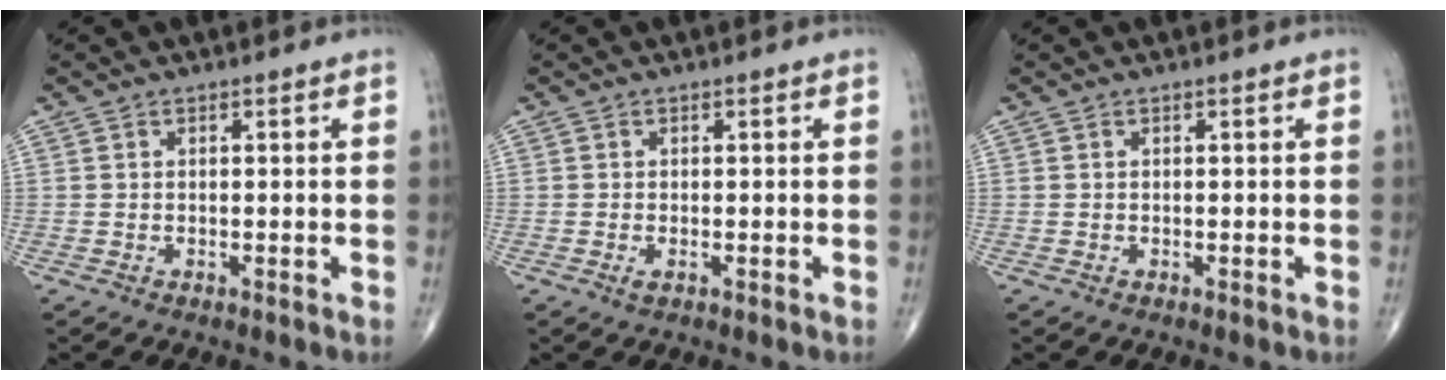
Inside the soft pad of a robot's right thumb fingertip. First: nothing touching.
{"total": 0.9, "force": [-0.3, 0.4, 0.8], "torque": [-0.019, -0.004, -0.007]}
{"total": 0.0}